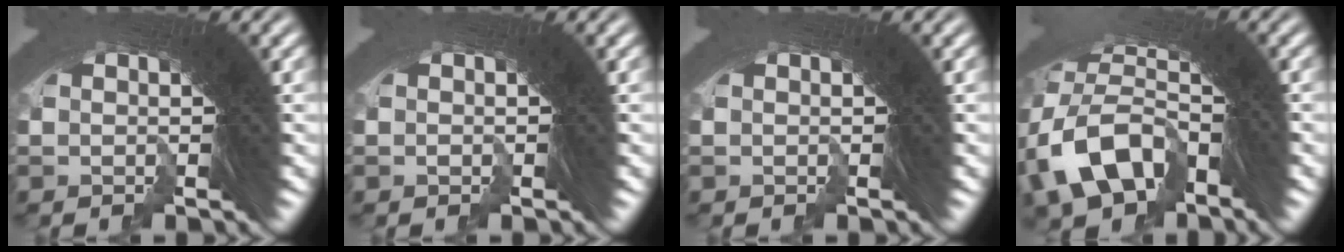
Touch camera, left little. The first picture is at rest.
{"total": 0.6, "force": [-0.3, -0.1, -0.5], "torque": [0.008, -0.002, -0.004]}
{"total": 0.0}
{"total": 8.2, "force": [-4.8, 6.3, 2.3], "torque": [-0.090, -0.042, -0.076]}